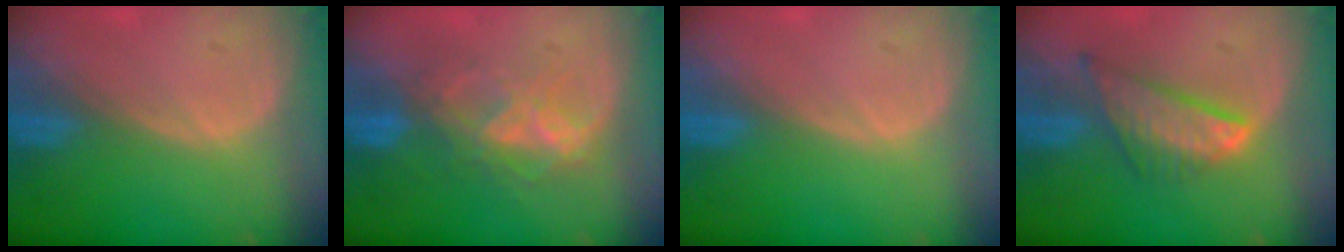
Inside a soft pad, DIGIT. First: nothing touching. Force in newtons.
{"total": 7.0, "press": 6.7, "slide": 2.2}
{"total": 0.0}
{"total": 7.9, "press": 6.7, "slide": 4.3}